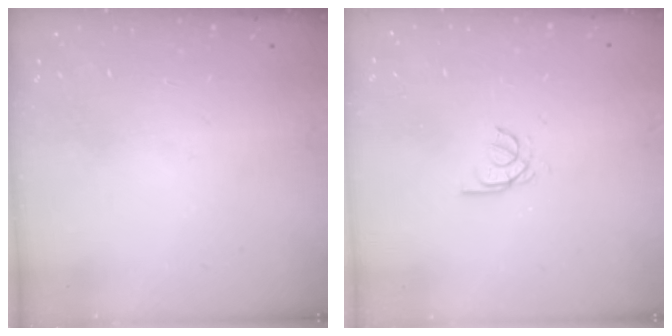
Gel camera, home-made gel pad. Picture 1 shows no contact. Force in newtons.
{"total": 2.6, "press": 2.6, "slide": 0.4}